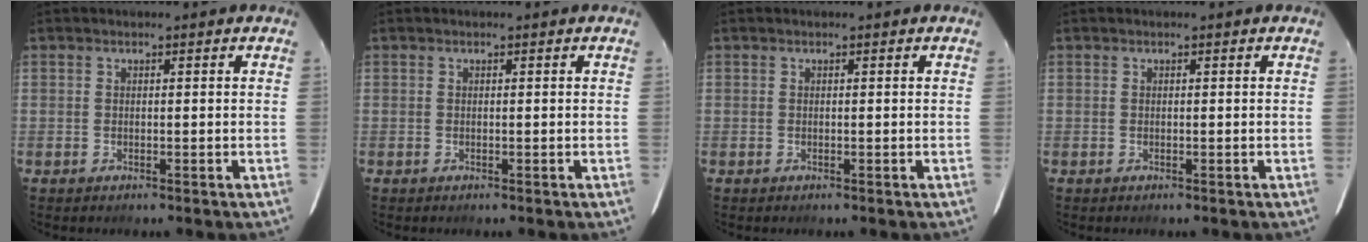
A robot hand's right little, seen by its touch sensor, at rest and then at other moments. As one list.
[{"total": 0.0}, {"total": 0.0}, {"total": 0.0}]